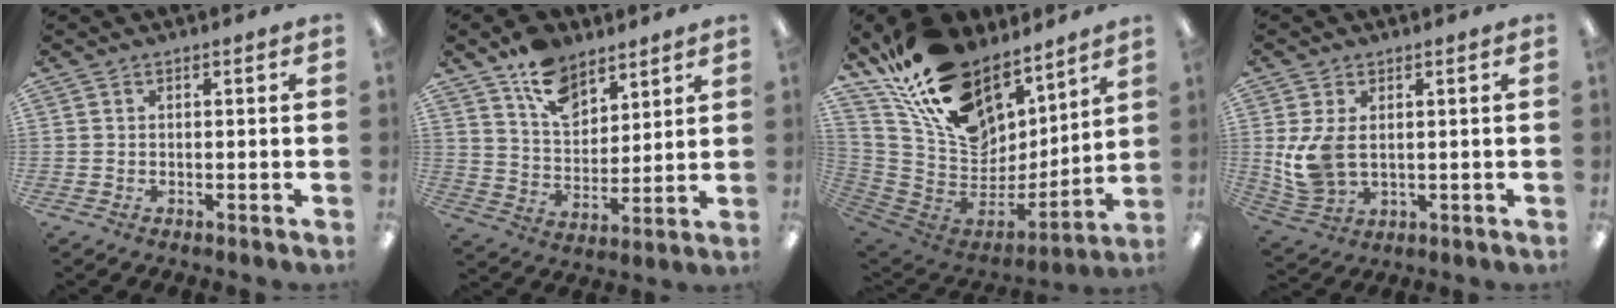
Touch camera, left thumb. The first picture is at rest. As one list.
[{"total": 12.4, "force": [8.8, 7.2, 5.1], "torque": [-0.090, -0.044, 0.164]}, {"total": 21.0, "force": [14.4, 12.4, 9.0], "torque": [-0.169, -0.106, 0.277]}, {"total": 8.1, "force": [1.1, 5.2, 6.2], "torque": [-0.135, -0.007, 0.021]}]